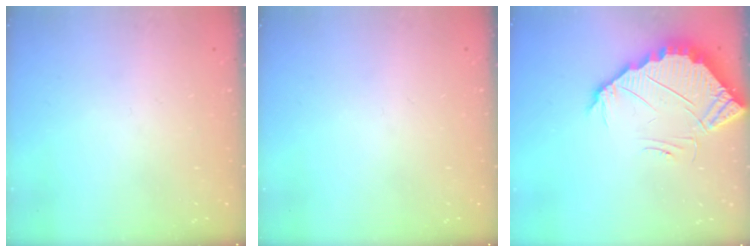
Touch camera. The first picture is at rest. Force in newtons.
{"total": 0.0}
{"total": 5.3, "press": 5.3, "slide": 0.5}